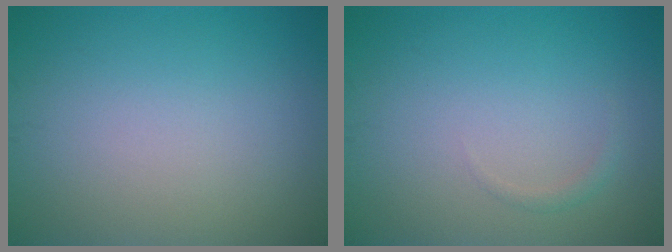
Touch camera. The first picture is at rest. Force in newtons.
{"total": 0.7, "press": 0.7, "slide": 0.0}